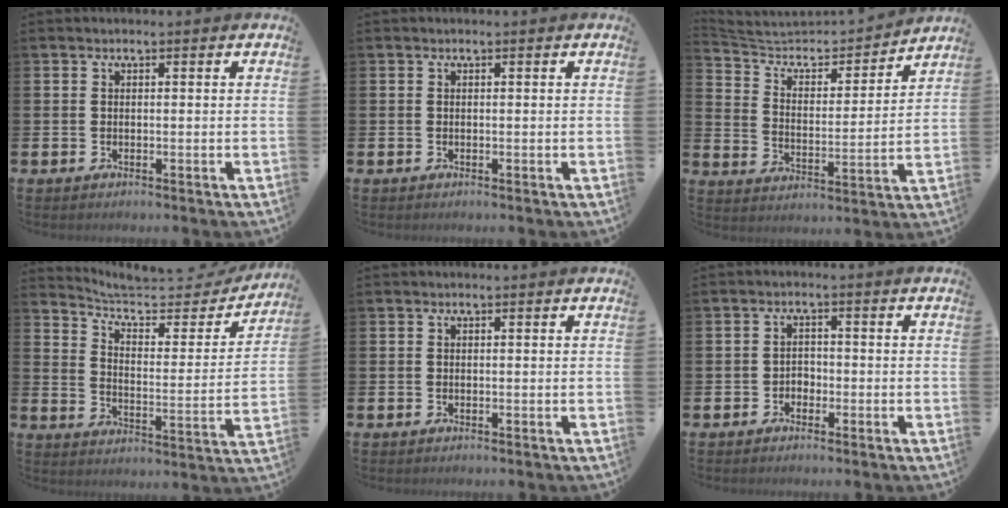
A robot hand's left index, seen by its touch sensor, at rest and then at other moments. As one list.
[{"total": 0.0}, {"total": 6.2, "force": [5.7, 2.0, 1.5], "torque": [-0.066, -0.044, 0.093]}, {"total": 7.0, "force": [6.1, 2.2, 2.5], "torque": [-0.068, -0.047, 0.098]}, {"total": 0.0}, {"total": 1.8, "force": [-1.3, 1.3, 0.2], "torque": [-0.008, 0.004, -0.030]}]